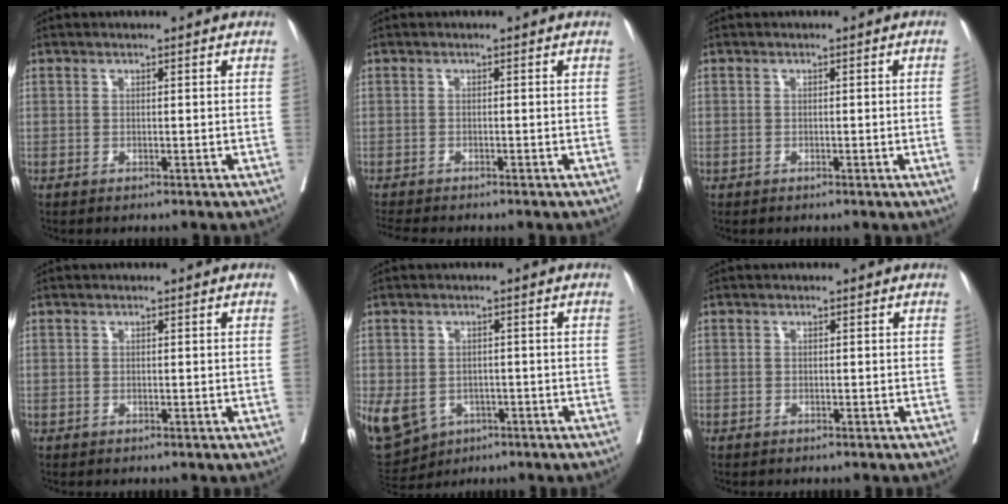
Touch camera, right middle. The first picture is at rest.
{"total": 3.2, "force": [-3.0, 0.0, 1.0], "torque": [-0.016, -0.010, -0.052]}
{"total": 1.2, "force": [-0.2, -0.1, 1.1], "torque": [-0.019, 0.006, -0.001]}
{"total": 0.0}
{"total": 19.6, "force": [-7.7, 15.8, 8.7], "torque": [-0.276, -0.015, -0.102]}
{"total": 0.8, "force": [-0.2, 0.8, -0.1], "torque": [0.006, 0.007, -0.008]}